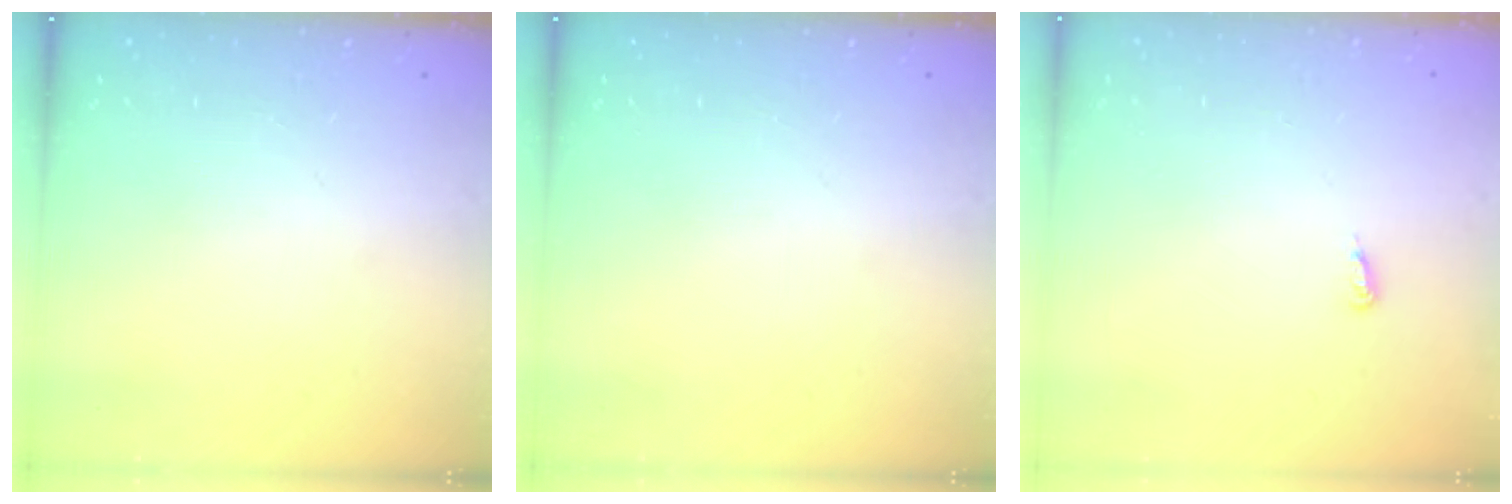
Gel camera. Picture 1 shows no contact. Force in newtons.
{"total": 0.0}
{"total": 3.7, "press": 3.7, "slide": 0.2}